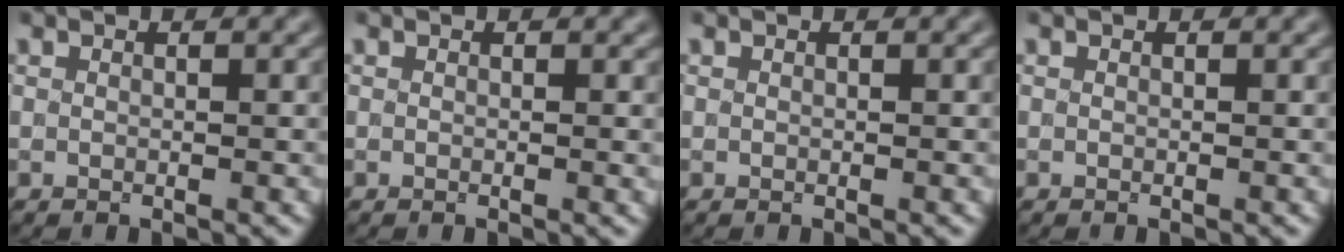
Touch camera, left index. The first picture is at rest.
{"total": 0.0}
{"total": 0.0}
{"total": 0.0}